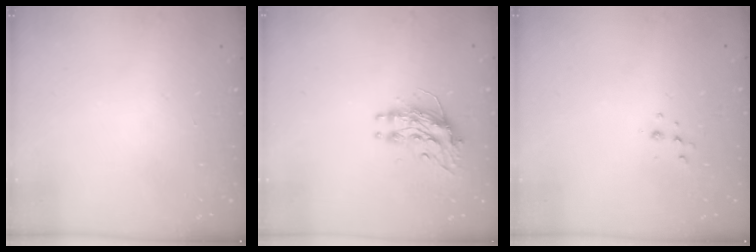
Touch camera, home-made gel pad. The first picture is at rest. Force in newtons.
{"total": 10.2, "press": 10.2, "slide": 0.7}
{"total": 3.8, "press": 3.7, "slide": 0.7}